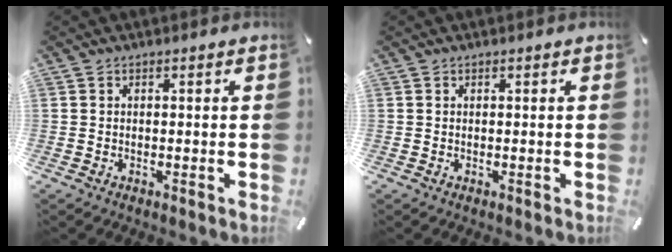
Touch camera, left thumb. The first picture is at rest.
{"total": 0.0}